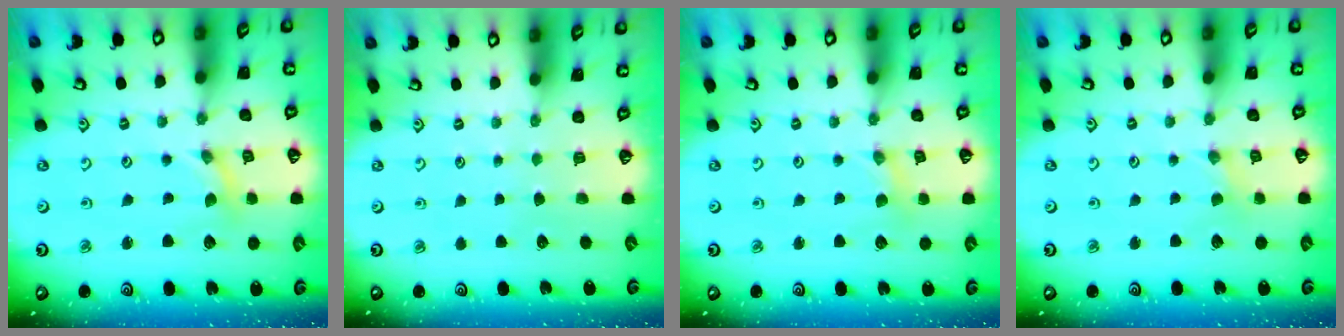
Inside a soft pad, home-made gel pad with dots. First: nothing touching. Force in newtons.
{"total": 0.0}
{"total": 2.3, "press": 2.3, "slide": 0.2}
{"total": 0.7, "press": 0.7, "slide": 0.1}